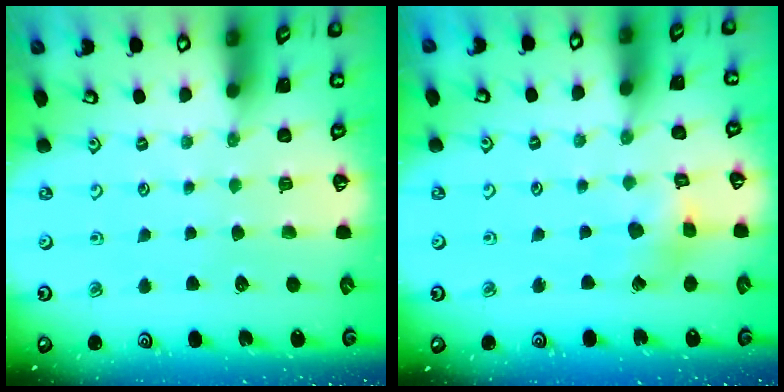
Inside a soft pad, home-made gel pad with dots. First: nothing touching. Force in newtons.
{"total": 4.9, "press": 4.9, "slide": 0.7}